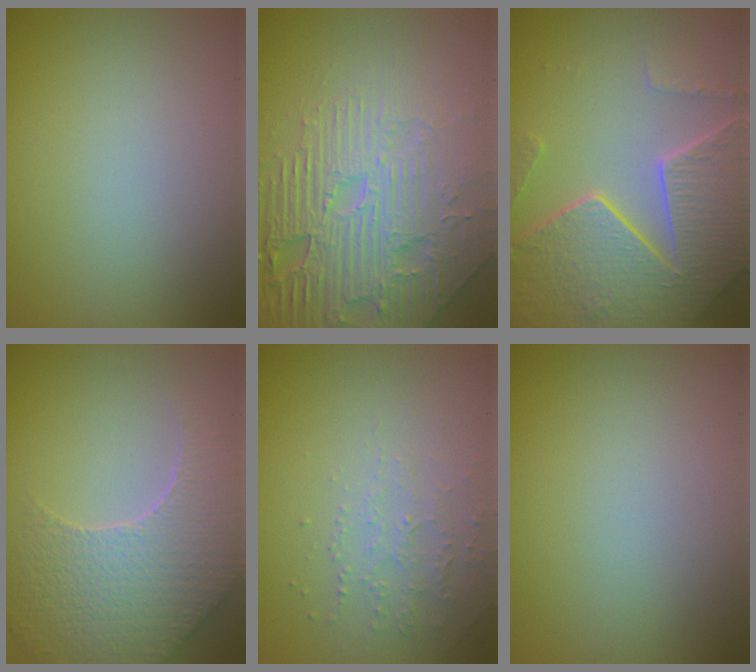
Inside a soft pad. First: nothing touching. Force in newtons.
{"total": 8.7, "press": 6.2, "slide": 6.1}
{"total": 7.8, "press": 5.7, "slide": 5.4}
{"total": 6.8, "press": 5.4, "slide": 4.1}
{"total": 2.2, "press": 2.1, "slide": 0.6}
{"total": 0.0}